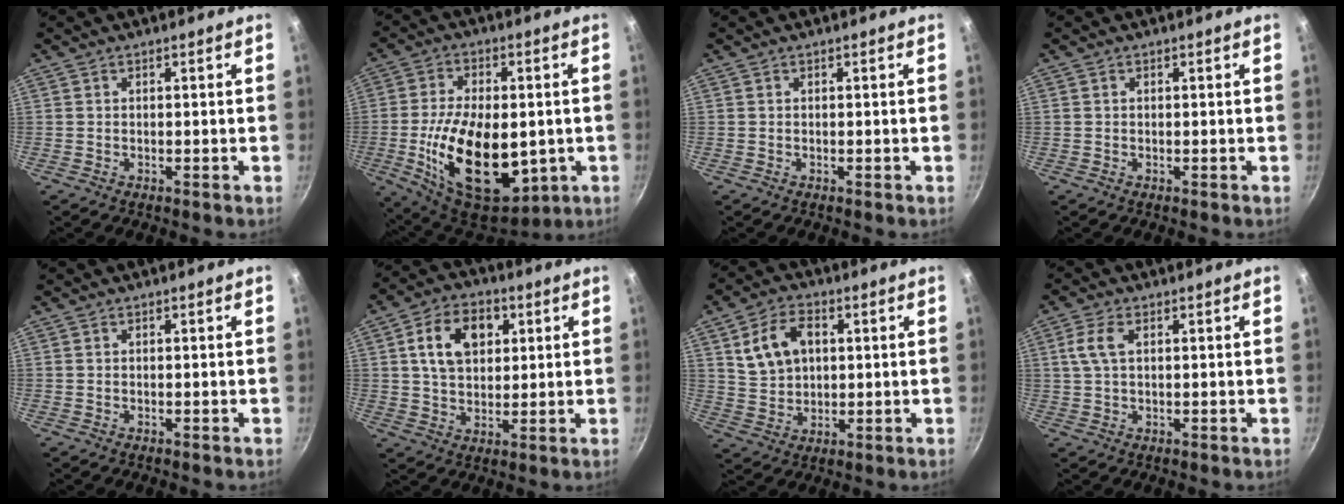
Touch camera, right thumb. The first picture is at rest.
{"total": 22.1, "force": [-3.1, 12.7, 17.9], "torque": [-0.292, -0.006, -0.034]}
{"total": 0.0}
{"total": 0.0}
{"total": 0.0}
{"total": 11.7, "force": [3.4, 8.2, 7.7], "torque": [-0.106, 0.004, 0.050]}
{"total": 10.3, "force": [2.8, 7.2, 6.8], "torque": [-0.106, -0.001, 0.055]}
{"total": 4.6, "force": [1.4, 2.4, 3.7], "torque": [-0.080, 0.009, 0.026]}